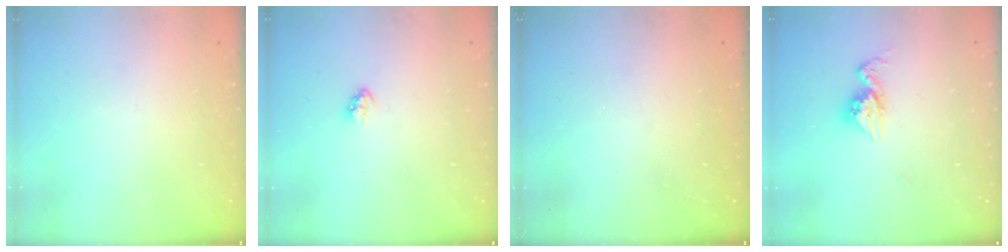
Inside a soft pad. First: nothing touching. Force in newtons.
{"total": 2.9, "press": 2.9, "slide": 0.2}
{"total": 0.0}
{"total": 11.1, "press": 11.0, "slide": 0.9}